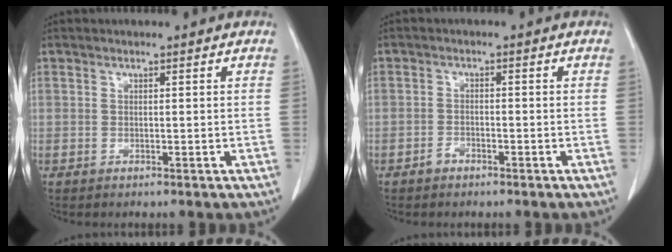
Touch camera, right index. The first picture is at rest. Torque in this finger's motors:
{"motor_torque": [-0.07, -0.02, -0.03, 0.00]}